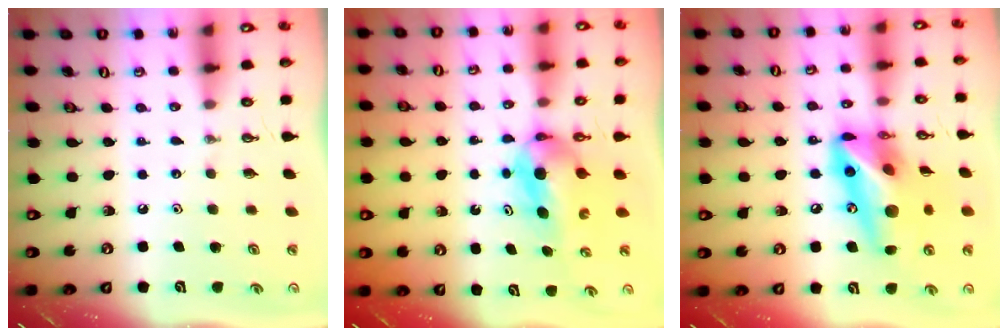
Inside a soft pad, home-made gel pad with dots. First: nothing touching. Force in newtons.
{"total": 5.8, "press": 4.9, "slide": 3.1}
{"total": 19.3, "press": 19.0, "slide": 3.2}